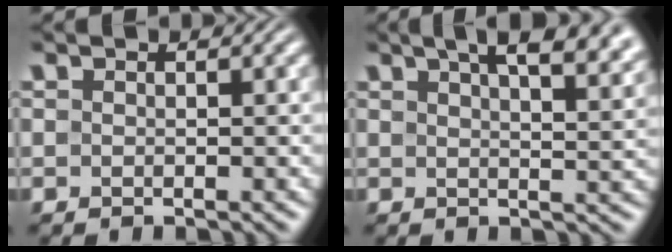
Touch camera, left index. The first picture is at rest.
{"total": 10.2, "force": [6.4, 4.0, 6.8], "torque": [-0.043, 0.042, 0.055]}